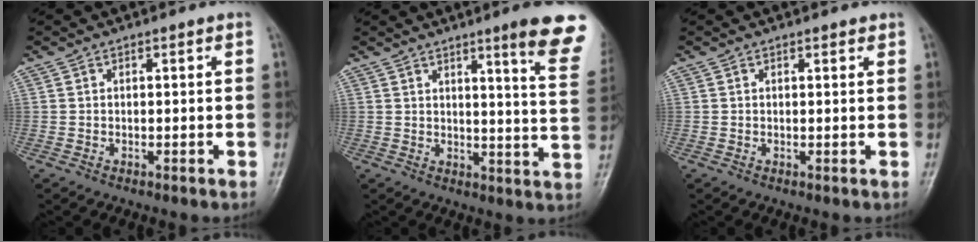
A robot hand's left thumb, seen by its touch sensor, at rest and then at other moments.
{"total": 13.1, "force": [8.3, 0.8, 10.0], "torque": [-0.108, -0.047, 0.092]}
{"total": 1.2, "force": [1.0, 0.5, 0.6], "torque": [-0.007, -0.003, 0.010]}